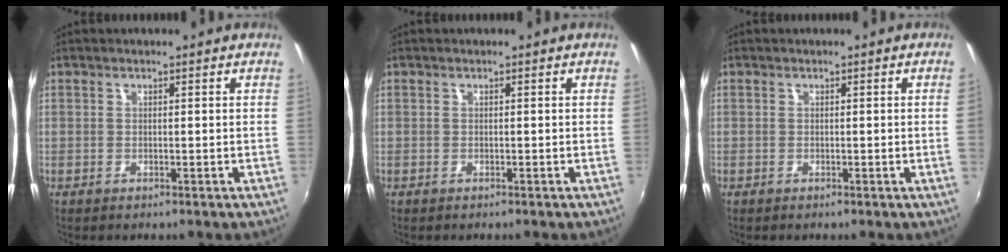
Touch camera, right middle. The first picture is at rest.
{"total": 0.0}
{"total": 1.1, "force": [0.2, -0.7, 0.8], "torque": [-0.007, -0.008, 0.004]}